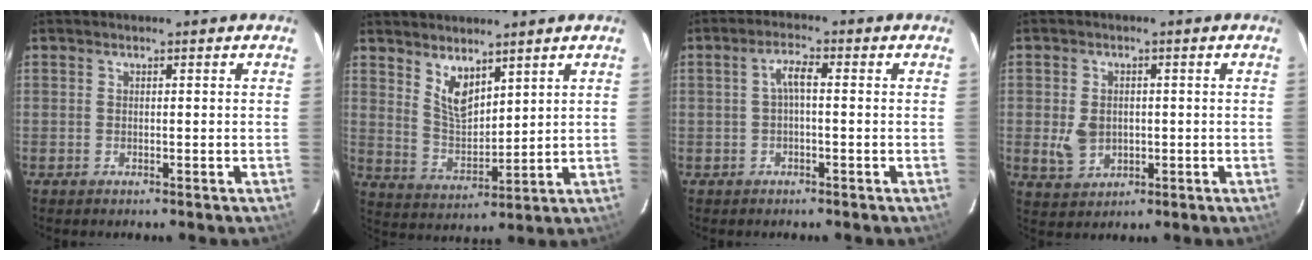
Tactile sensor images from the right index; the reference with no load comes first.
{"total": 7.0, "force": [4.8, 3.0, 4.1], "torque": [-0.070, -0.007, 0.099]}
{"total": 2.9, "force": [-0.2, 0.7, 2.8], "torque": [-0.057, 0.010, -0.002]}
{"total": 5.6, "force": [-0.3, 4.4, 3.4], "torque": [-0.071, 0.000, 0.004]}